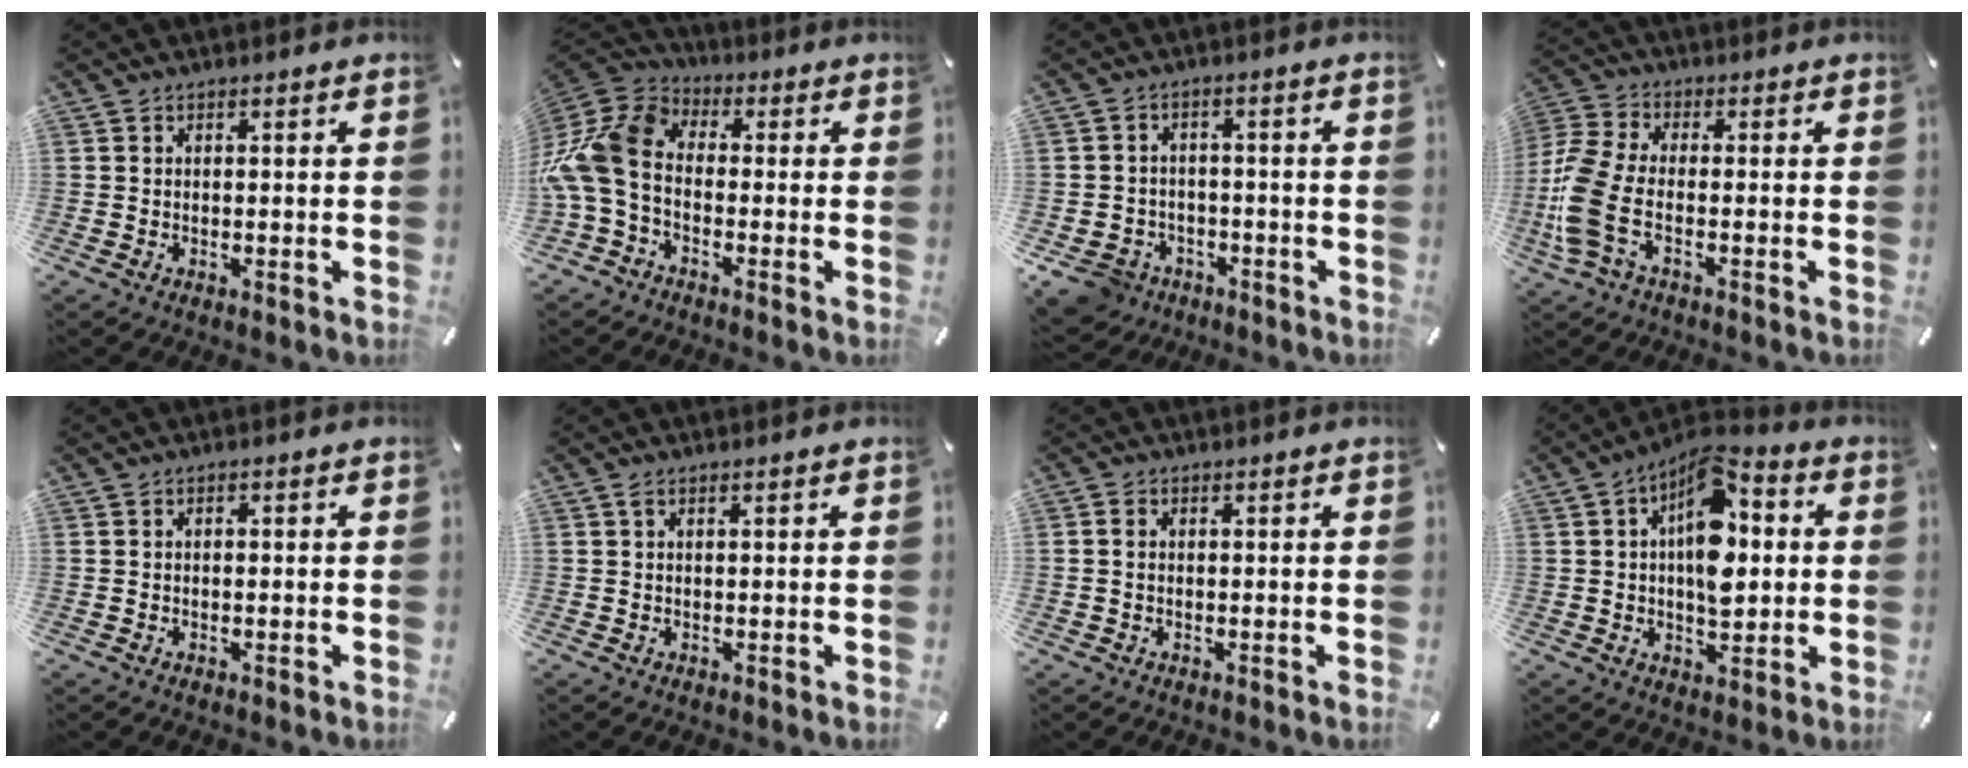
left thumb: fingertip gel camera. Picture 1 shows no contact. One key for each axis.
{"total": 12.6, "fx": -3.0, "fy": 8.9, "fz": 8.4, "tx": -0.189, "ty": 0.022, "tz": -0.058}
{"total": 5.5, "fx": -3.2, "fy": 4.3, "fz": 1.5, "tx": -0.042, "ty": 0.019, "tz": -0.063}
{"total": 10.7, "fx": -2.6, "fy": 6.1, "fz": 8.4, "tx": -0.205, "ty": -0.006, "tz": -0.046}
{"total": 0.7, "fx": -0.1, "fy": 0.4, "fz": 0.6, "tx": -0.011, "ty": 0.000, "tz": -0.003}
{"total": 1.0, "fx": 0.4, "fy": 0.4, "fz": 0.8, "tx": -0.015, "ty": 0.002, "tz": 0.007}
{"total": 1.4, "fx": 0.1, "fy": 1.1, "fz": 1.0, "tx": -0.021, "ty": 0.006, "tz": -0.001}
{"total": 14.1, "fx": 3.1, "fy": 8.3, "fz": 10.9, "tx": -0.169, "ty": -0.024, "tz": 0.054}